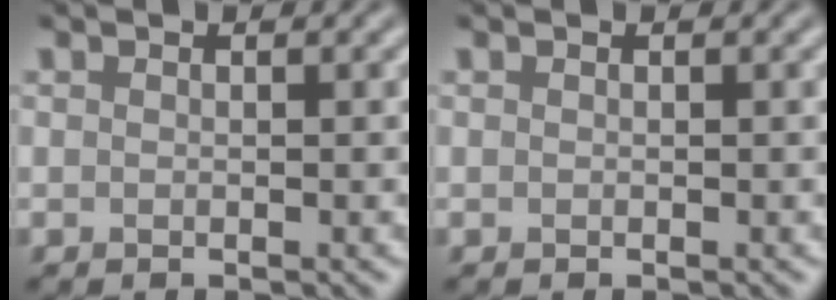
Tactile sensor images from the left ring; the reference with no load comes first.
{"total": 0.0}